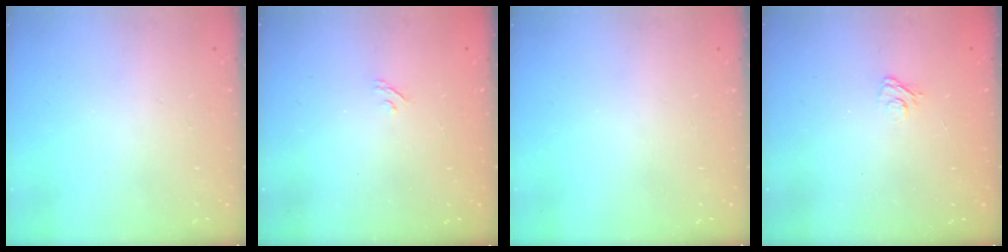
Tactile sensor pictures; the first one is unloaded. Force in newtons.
{"total": 2.2, "press": 1.9, "slide": 1.1}
{"total": 0.0}
{"total": 2.9, "press": 2.6, "slide": 1.2}